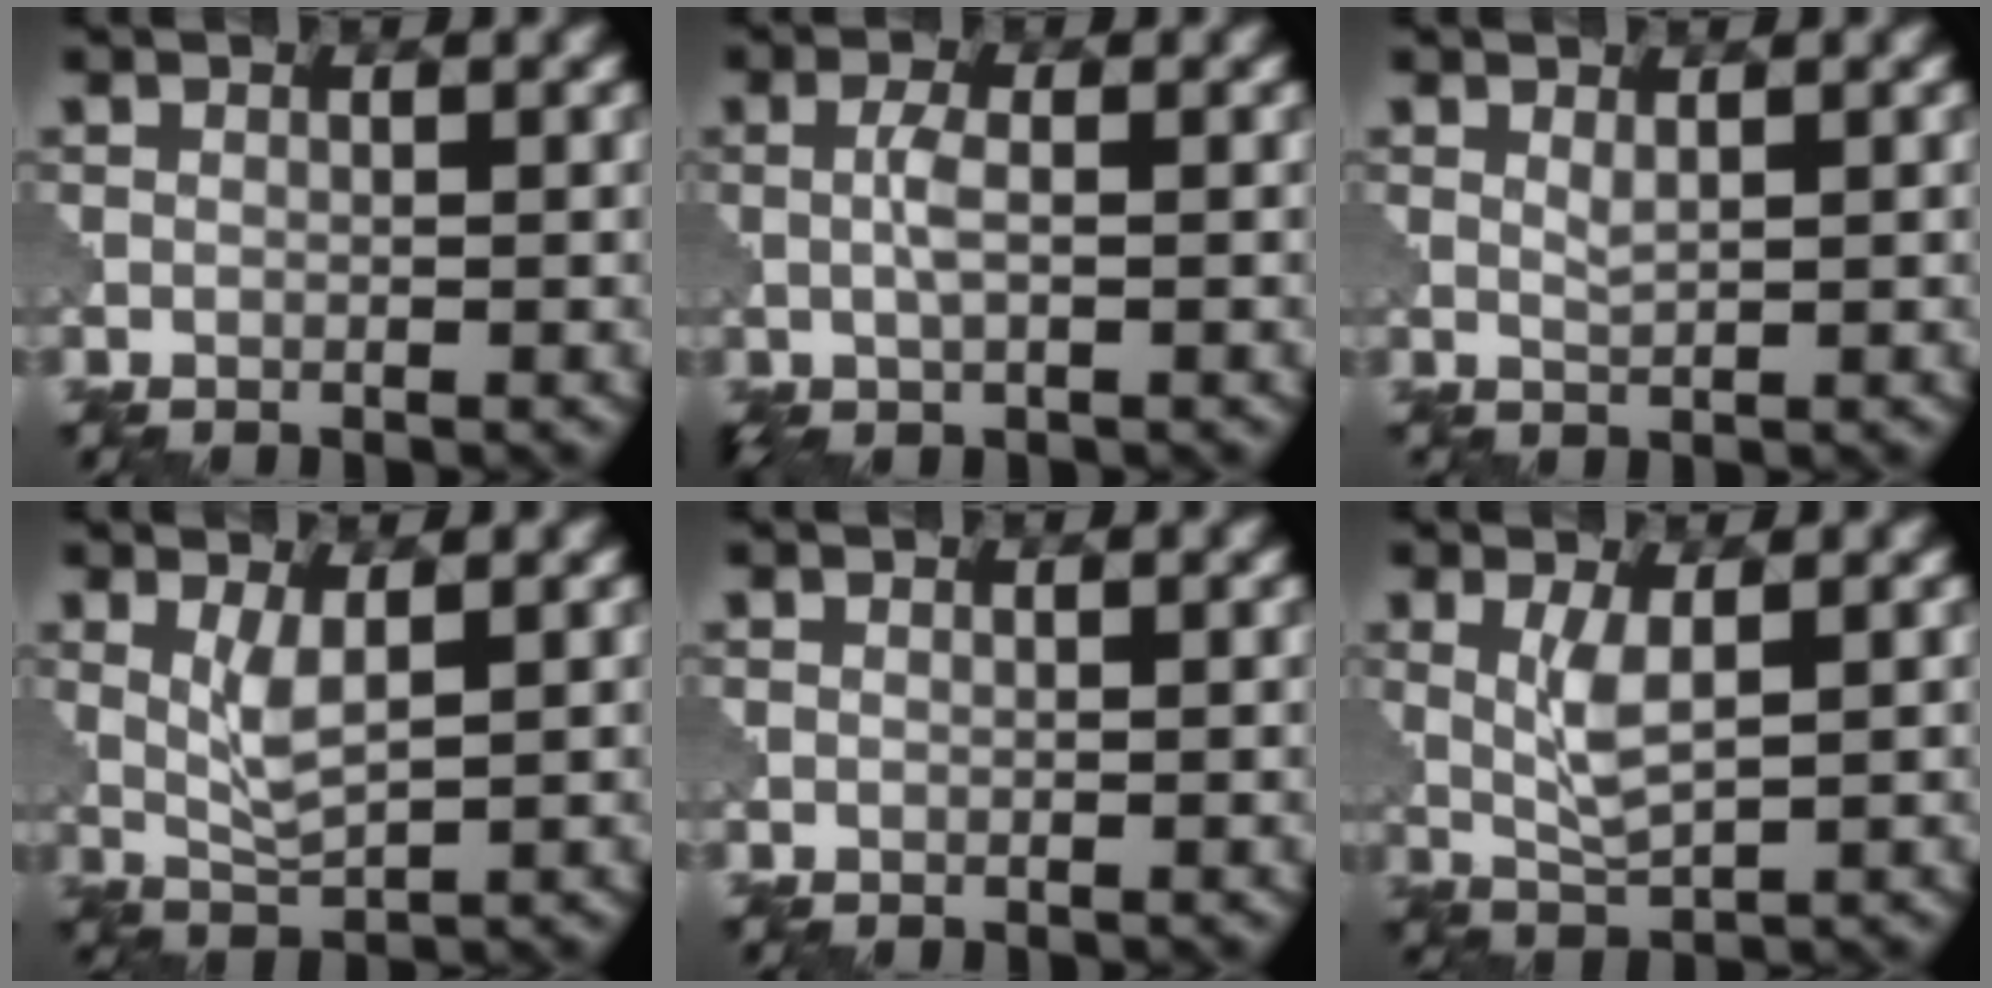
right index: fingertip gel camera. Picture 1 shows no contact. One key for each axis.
{"total": 2.2, "fx": -0.2, "fy": 0.6, "fz": 2.1, "tx": -0.049, "ty": 0.003, "tz": -0.006}
{"total": 0.8, "fx": 0.5, "fy": 0.1, "fz": 0.6, "tx": -0.018, "ty": -0.001, "tz": 0.011}
{"total": 2.7, "fx": 0.7, "fy": 0.7, "fz": 2.5, "tx": -0.060, "ty": -0.005, "tz": 0.019}
{"total": 0.0}
{"total": 3.0, "fx": 0.6, "fy": 0.8, "fz": 2.8, "tx": -0.066, "ty": -0.002, "tz": 0.016}